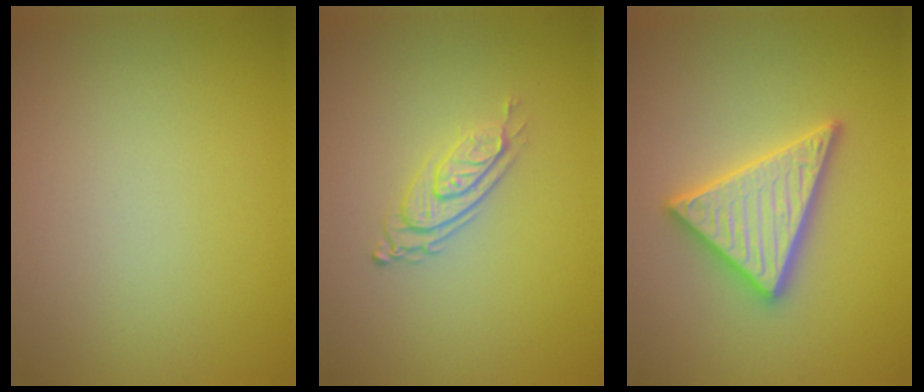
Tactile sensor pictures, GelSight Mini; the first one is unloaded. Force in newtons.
{"total": 3.0, "press": 2.0, "slide": 2.3}
{"total": 4.9, "press": 4.9, "slide": 0.7}